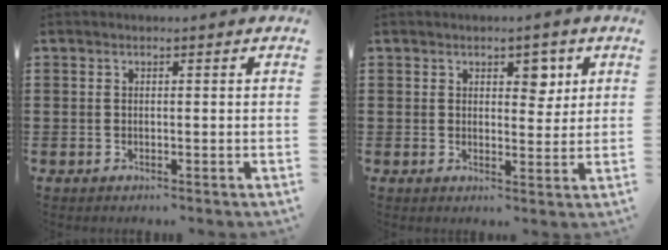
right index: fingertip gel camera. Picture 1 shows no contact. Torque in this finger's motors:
{"motor_torque": [0.05, 0.22, 0.26, 0.00]}